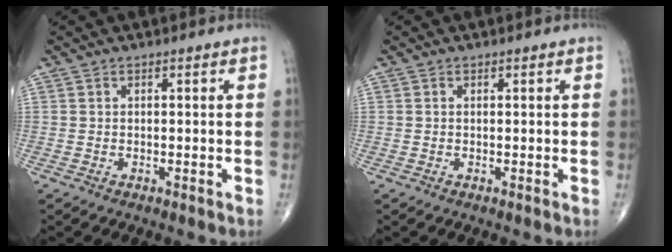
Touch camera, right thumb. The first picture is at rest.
{"total": 0.0}